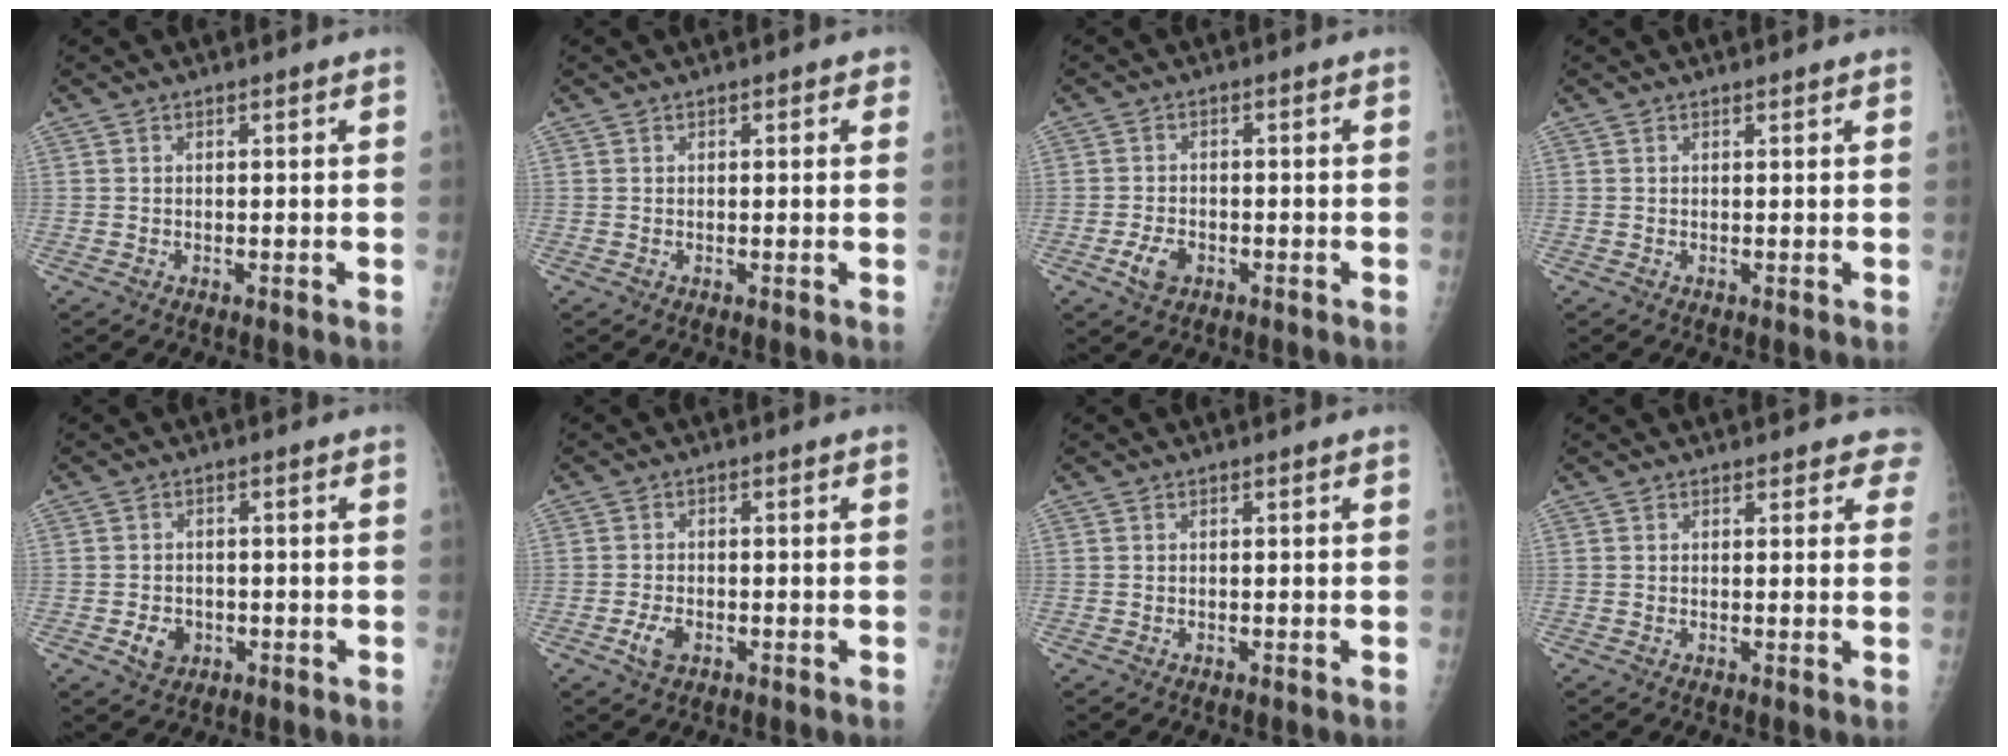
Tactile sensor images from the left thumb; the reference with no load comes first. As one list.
[{"total": 1.6, "force": [0.7, 0.8, 1.2], "torque": [-0.006, 0.002, 0.005]}, {"total": 3.8, "force": [-1.8, 2.4, 2.3], "torque": [-0.042, 0.008, -0.032]}, {"total": 0.8, "force": [0.7, 0.1, 0.4], "torque": [-0.005, 0.003, 0.009]}, {"total": 3.7, "force": [-1.3, 3.0, 1.7], "torque": [-0.017, 0.004, -0.015]}, {"total": 3.1, "force": [-1.4, 1.8, 2.2], "torque": [-0.043, 0.005, -0.025]}, {"total": 0.0}, {"total": 3.9, "force": [3.4, 1.7, 0.7], "torque": [0.032, -0.012, 0.018]}]